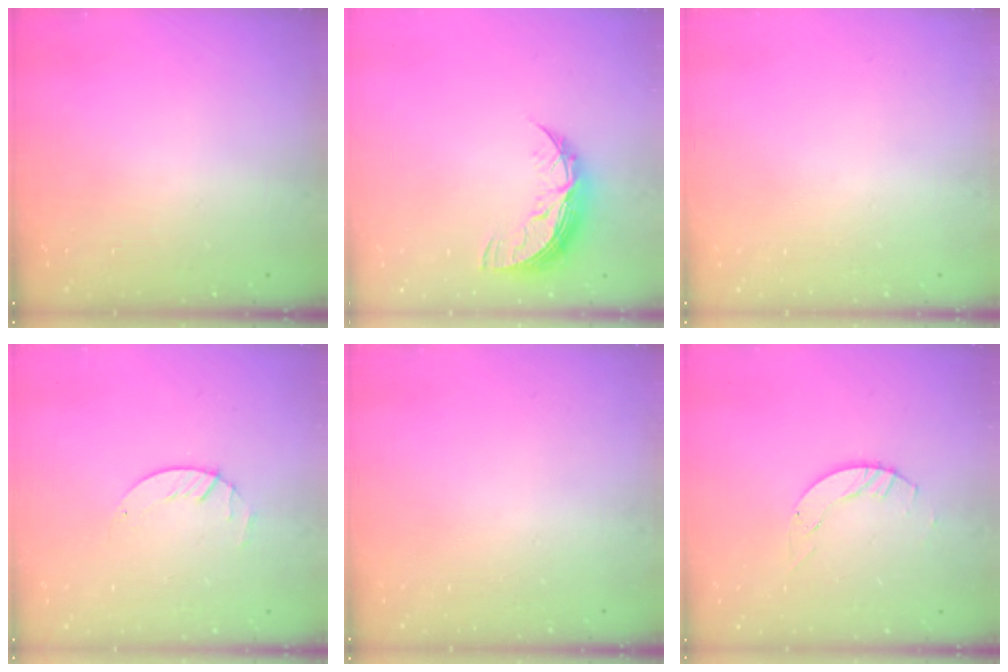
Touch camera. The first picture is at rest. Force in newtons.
{"total": 9.1, "press": 9.1, "slide": 0.4}
{"total": 0.0}
{"total": 1.4, "press": 1.4, "slide": 0.2}
{"total": 0.0}
{"total": 4.5, "press": 4.5, "slide": 0.5}